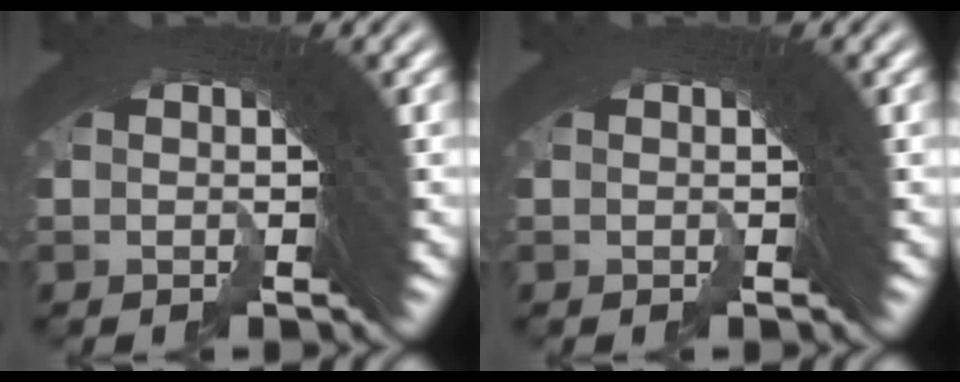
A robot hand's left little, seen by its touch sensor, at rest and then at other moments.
{"total": 0.0}